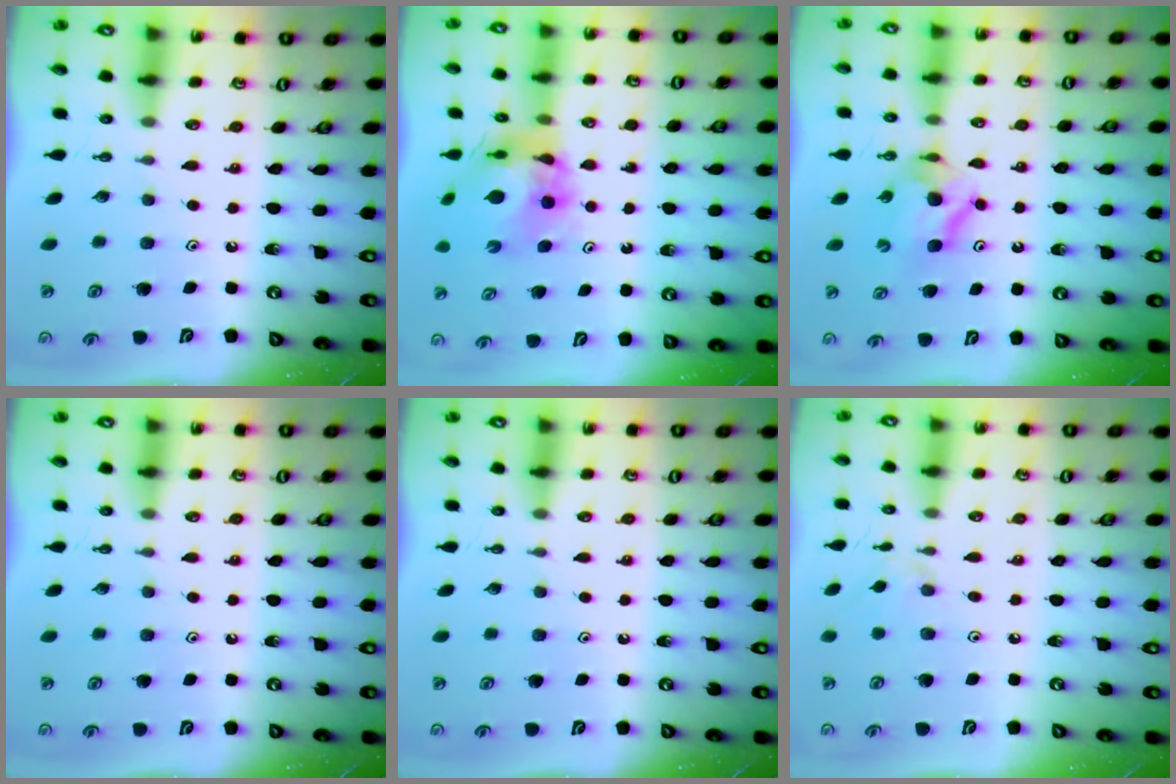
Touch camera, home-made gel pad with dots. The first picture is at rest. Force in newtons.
{"total": 12.7, "press": 12.6, "slide": 1.5}
{"total": 8.3, "press": 8.2, "slide": 0.6}
{"total": 0.0}
{"total": 0.0}
{"total": 1.2, "press": 1.2, "slide": 0.3}